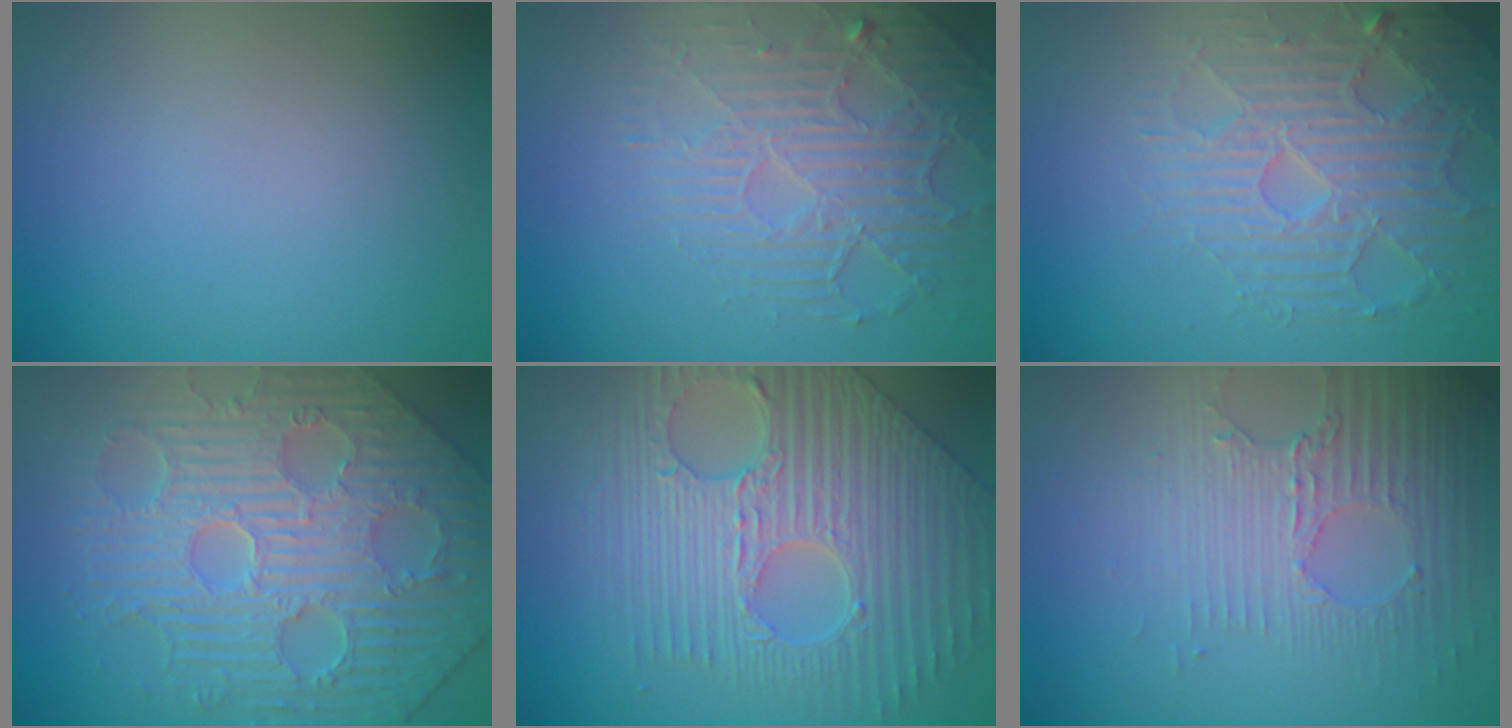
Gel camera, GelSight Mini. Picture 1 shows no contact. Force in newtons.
{"total": 3.5, "press": 3.1, "slide": 1.6}
{"total": 4.5, "press": 4.5, "slide": 0.6}
{"total": 7.6, "press": 6.3, "slide": 4.3}
{"total": 7.7, "press": 6.4, "slide": 4.3}
{"total": 3.5, "press": 3.3, "slide": 1.2}